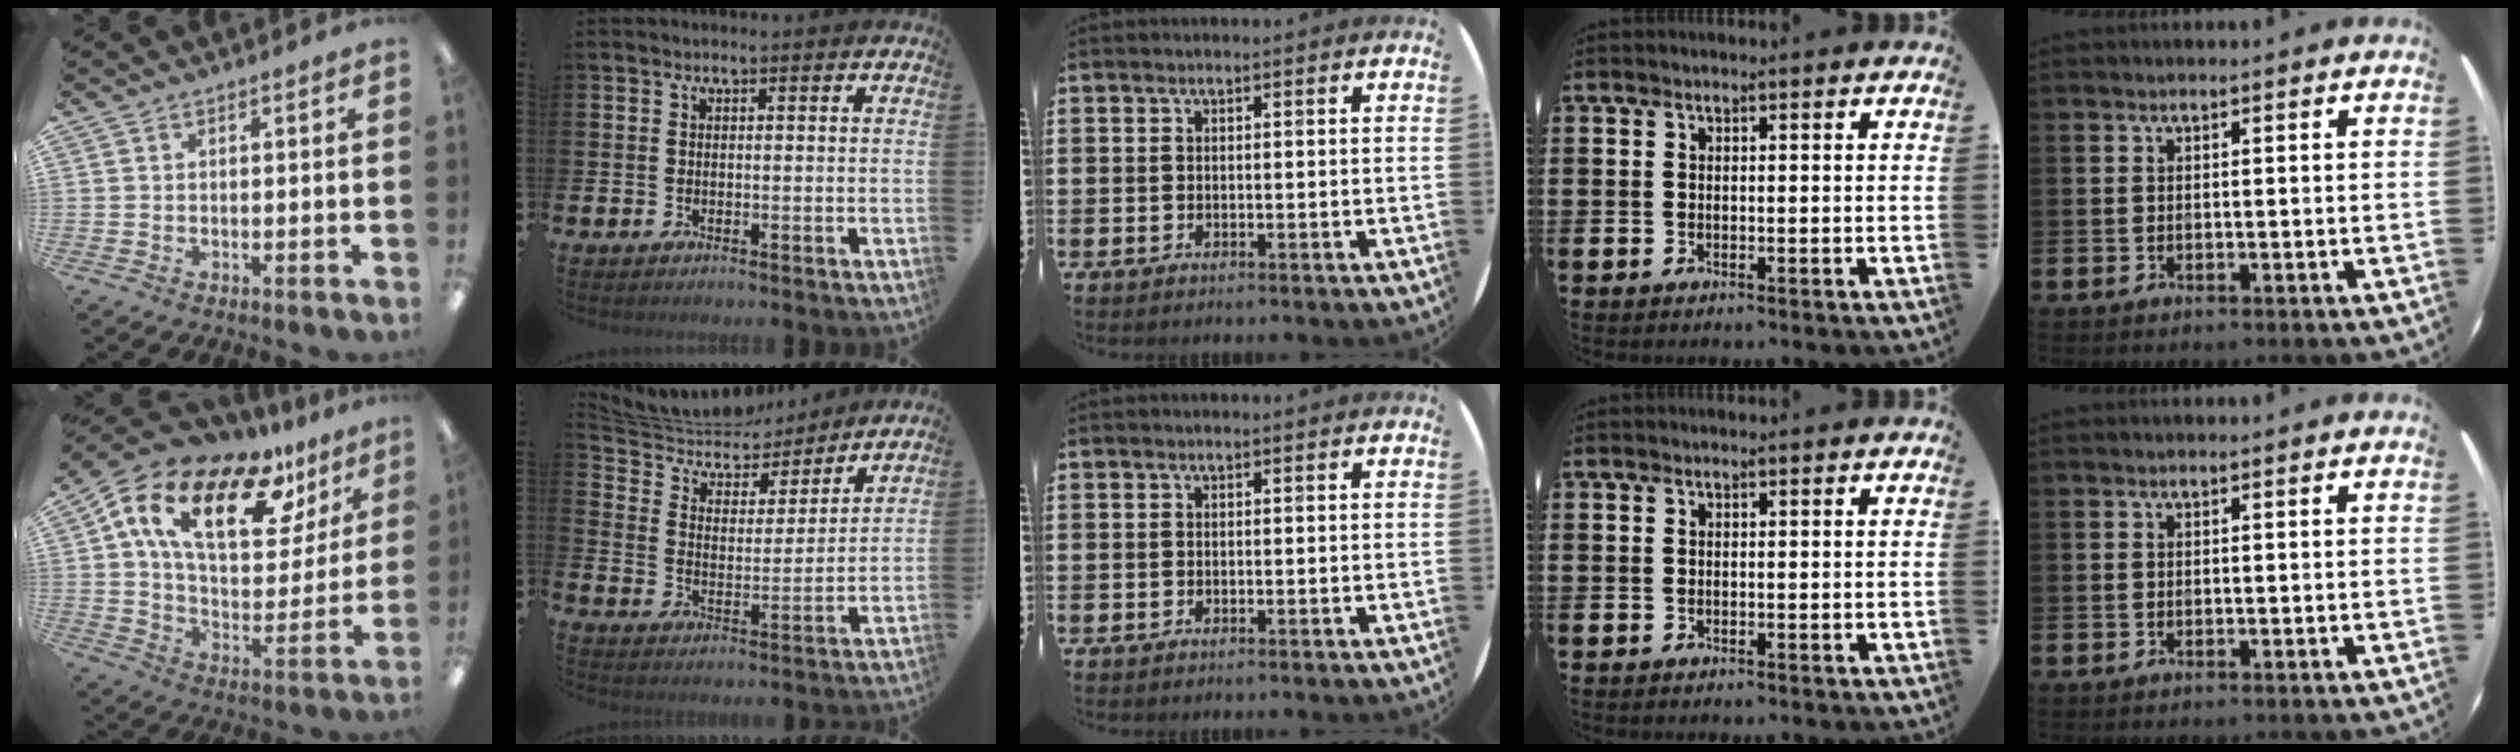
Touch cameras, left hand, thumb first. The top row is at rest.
{"thumb": {"total": 21.0, "force": [11.9, 10.1, 14.1], "torque": [-0.254, -0.057, 0.205]}, "index": {"total": 7.7, "force": [7.1, 2.7, 1.5], "torque": [-0.063, -0.054, 0.122]}}